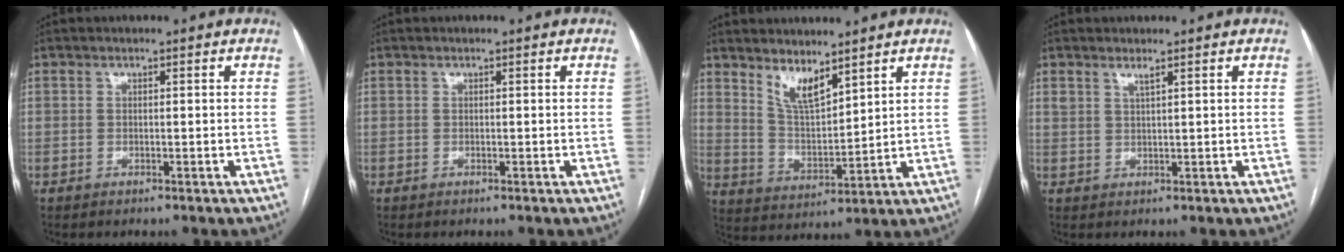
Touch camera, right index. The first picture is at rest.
{"total": 0.0}
{"total": 6.5, "force": [5.0, 1.8, 3.8], "torque": [-0.079, -0.013, 0.105]}
{"total": 1.6, "force": [1.3, 0.0, 0.8], "torque": [-0.025, 0.002, 0.033]}